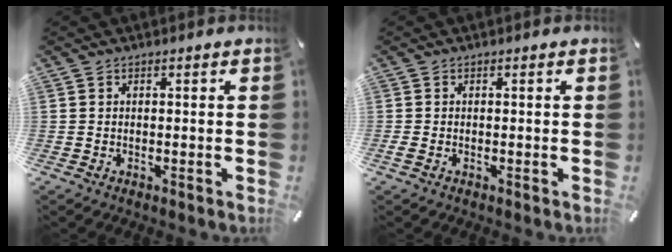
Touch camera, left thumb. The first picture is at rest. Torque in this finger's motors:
{"motor_torque": [0.07, 0.08, 0.09, -0.08, 0.01]}